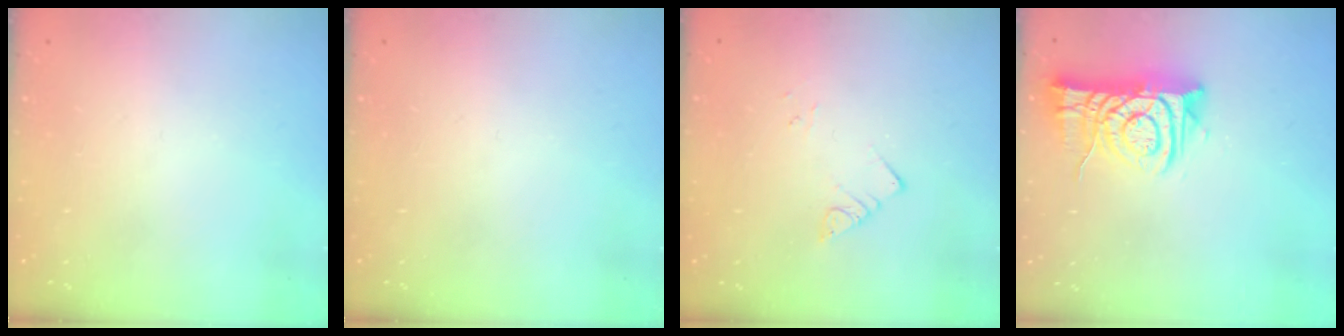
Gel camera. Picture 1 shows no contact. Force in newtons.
{"total": 0.0}
{"total": 3.5, "press": 3.4, "slide": 0.4}
{"total": 10.6, "press": 10.6, "slide": 1.0}